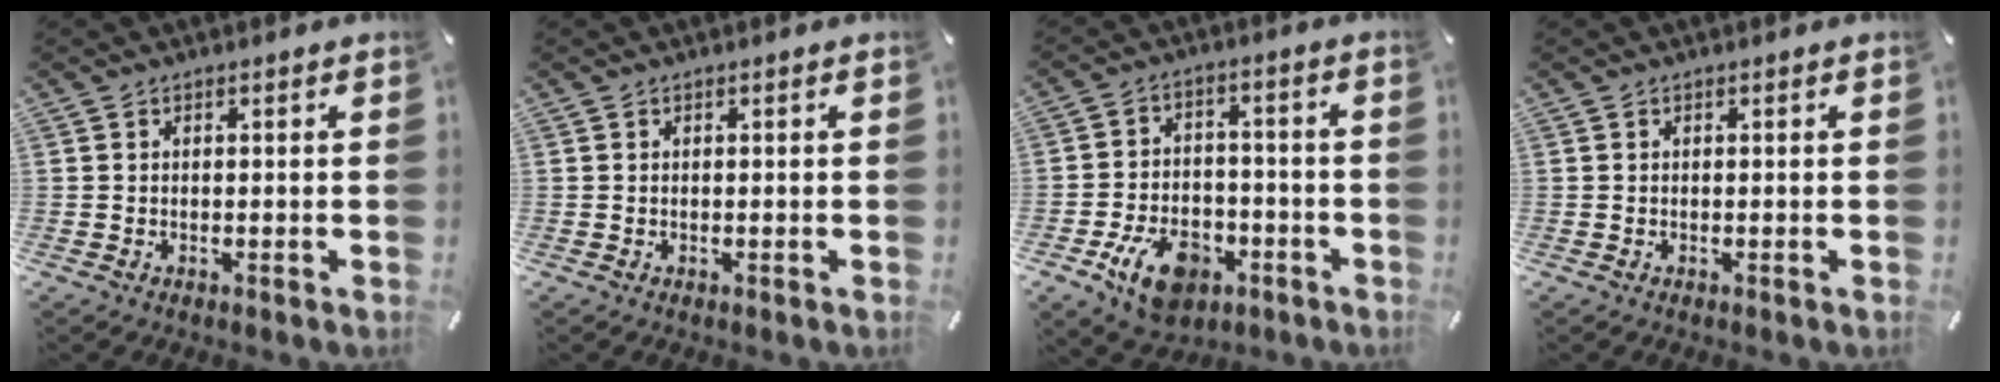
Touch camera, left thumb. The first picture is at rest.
{"total": 0.0}
{"total": 11.5, "force": [-5.5, 7.5, 6.7], "torque": [-0.127, 0.030, -0.095]}
{"total": 0.0}